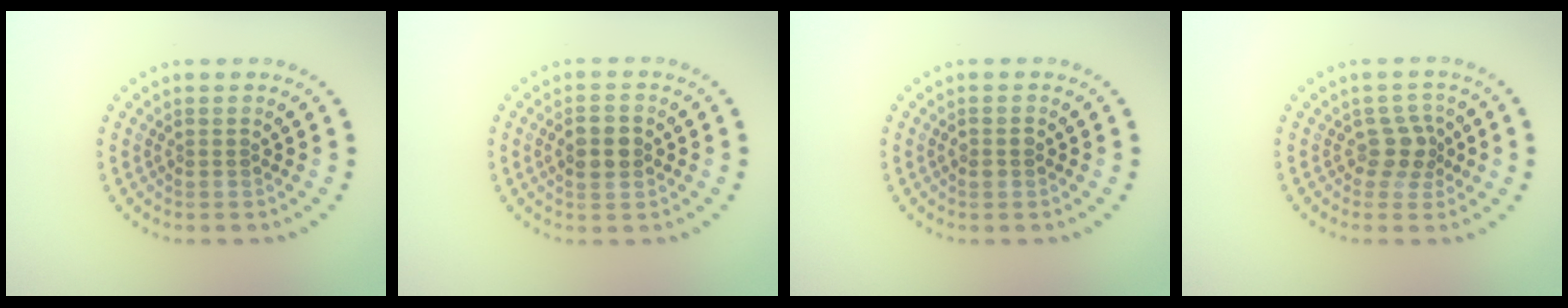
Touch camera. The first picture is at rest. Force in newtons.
{"total": 2.9, "press": 2.9, "slide": 0.0}
{"total": 1.2, "press": 1.2, "slide": 0.1}
{"total": 2.4, "press": 1.8, "slide": 1.6}